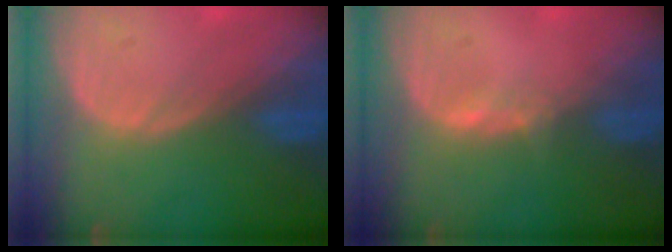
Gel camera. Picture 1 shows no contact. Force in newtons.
{"total": 1.1, "press": 1.1, "slide": 0.3}